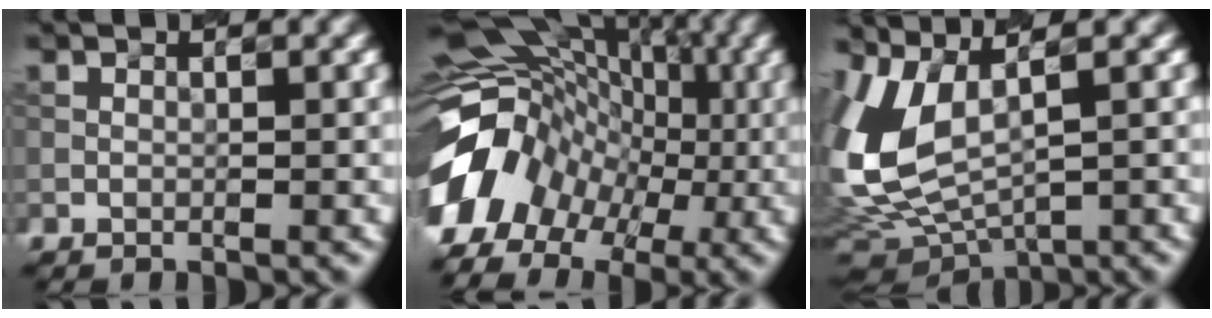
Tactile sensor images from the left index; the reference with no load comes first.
{"total": 11.0, "force": [-3.7, 8.5, 5.8], "torque": [-0.108, 0.011, -0.066]}
{"total": 8.5, "force": [0.8, 4.2, 7.4], "torque": [-0.182, -0.010, 0.031]}